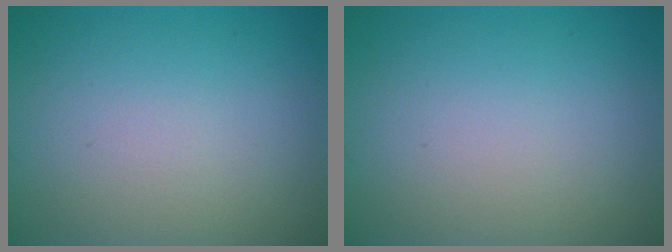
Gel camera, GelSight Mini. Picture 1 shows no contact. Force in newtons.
{"total": 0.0}